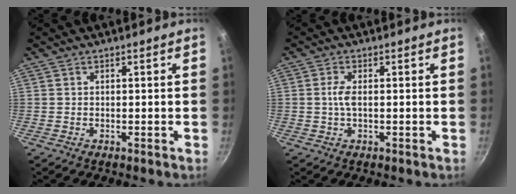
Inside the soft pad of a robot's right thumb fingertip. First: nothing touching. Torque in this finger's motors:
{"motor_torque": [0.08, 0.17, 0.46, 0.38, 0.07]}